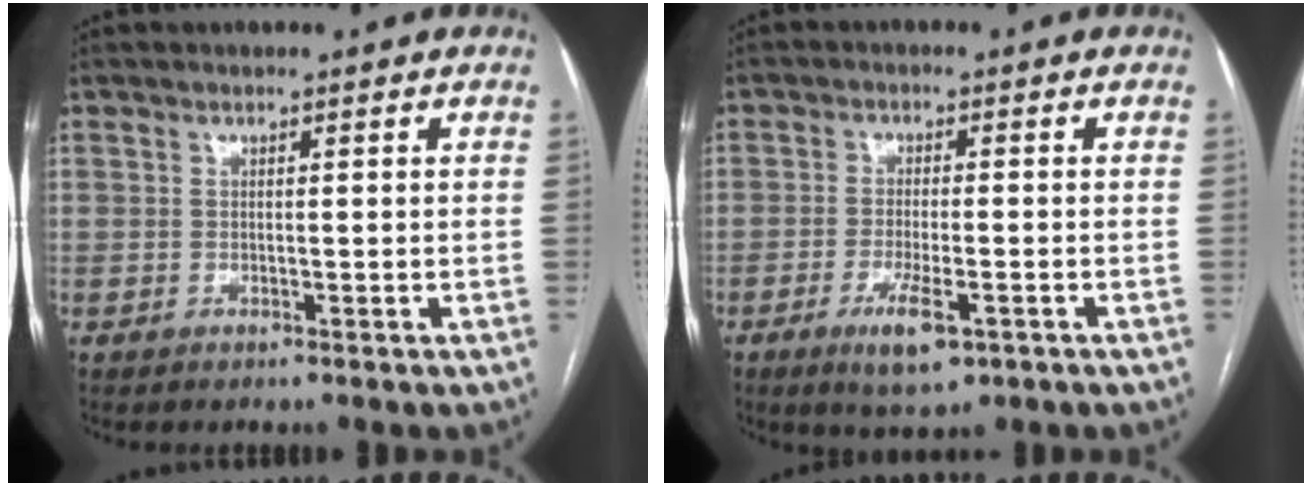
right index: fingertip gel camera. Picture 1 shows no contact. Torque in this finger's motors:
{"motor_torque": [0.51, -0.20, 0.33, 0.07]}